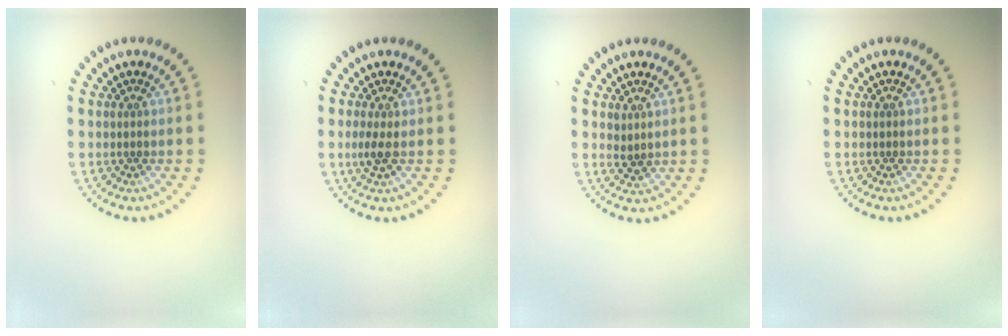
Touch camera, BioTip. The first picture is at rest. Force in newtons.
{"total": 1.3, "press": 1.1, "slide": 0.6}
{"total": 1.1, "press": 1.0, "slide": 0.5}
{"total": 0.0}